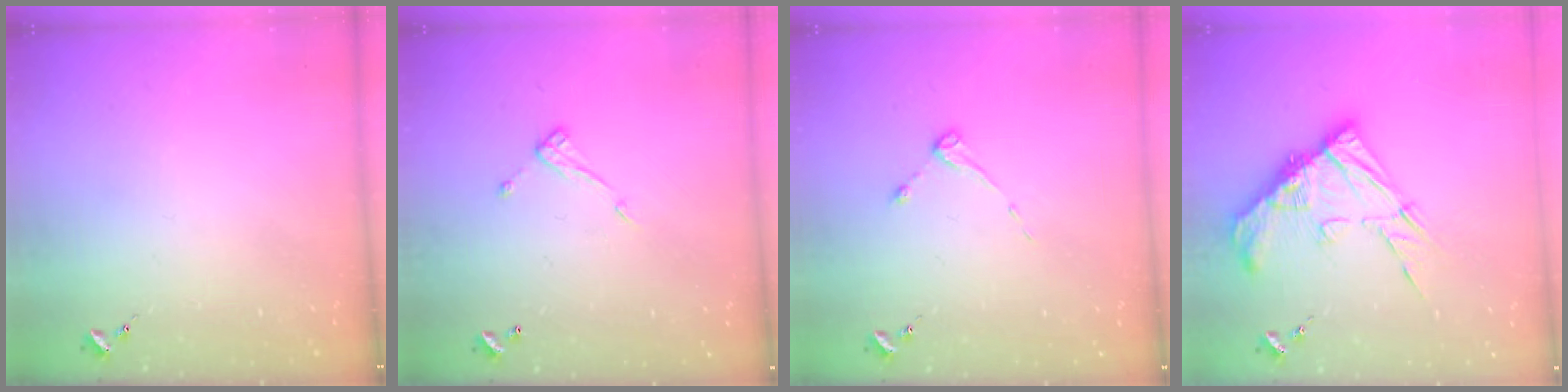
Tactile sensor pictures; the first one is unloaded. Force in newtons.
{"total": 8.2, "press": 8.1, "slide": 0.4}
{"total": 3.0, "press": 3.0, "slide": 0.4}
{"total": 15.6, "press": 15.5, "slide": 1.4}